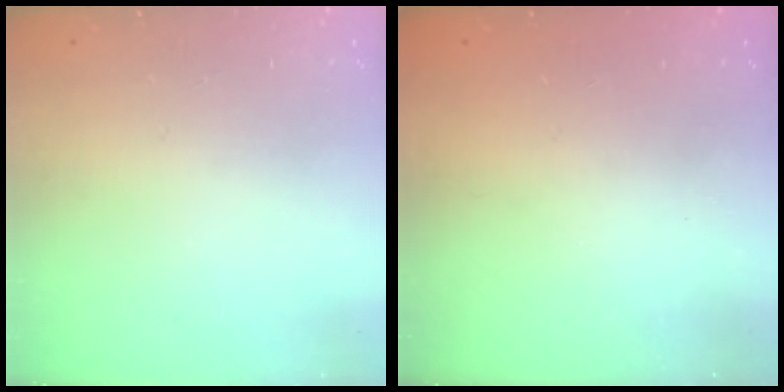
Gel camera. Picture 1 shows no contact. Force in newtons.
{"total": 2.3, "press": 2.2, "slide": 0.8}